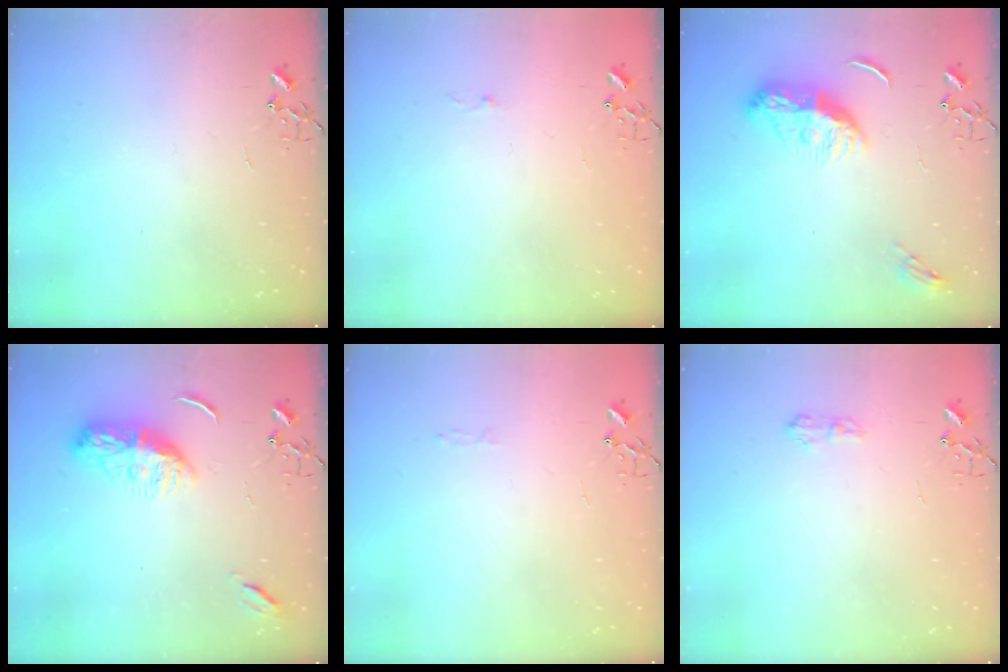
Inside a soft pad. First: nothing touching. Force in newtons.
{"total": 2.6, "press": 2.6, "slide": 0.4}
{"total": 12.0, "press": 11.9, "slide": 0.3}
{"total": 10.1, "press": 10.1, "slide": 0.6}
{"total": 2.6, "press": 2.6, "slide": 0.3}
{"total": 5.8, "press": 5.8, "slide": 0.8}